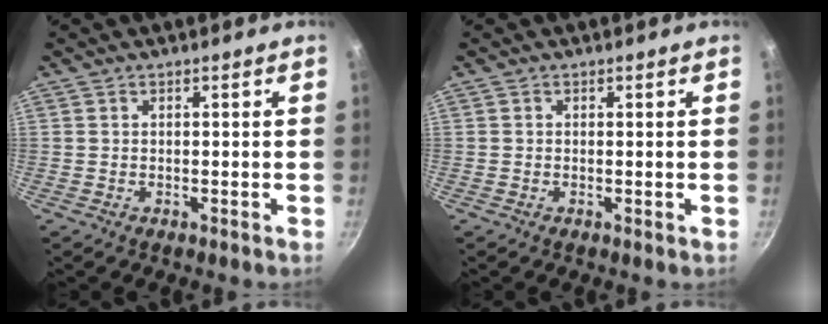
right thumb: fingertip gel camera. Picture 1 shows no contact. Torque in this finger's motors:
{"motor_torque": [0.67, -0.09, 0.39, 0.03, -0.08]}